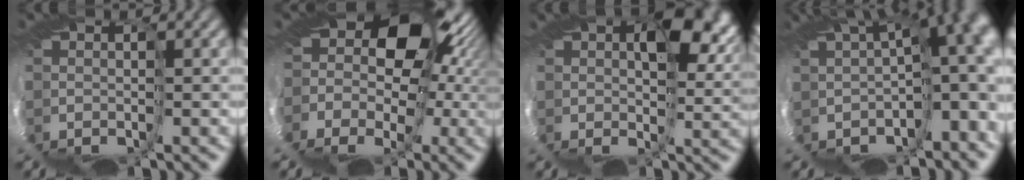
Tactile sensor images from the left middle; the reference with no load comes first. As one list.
[{"total": 10.7, "force": [1.7, 7.3, 7.7], "torque": [-0.132, -0.003, 0.033]}, {"total": 9.2, "force": [4.7, 3.1, 7.2], "torque": [-0.128, -0.008, 0.087]}, {"total": 10.8, "force": [-0.4, 3.2, 10.3], "torque": [-0.126, -0.030, 0.041]}]